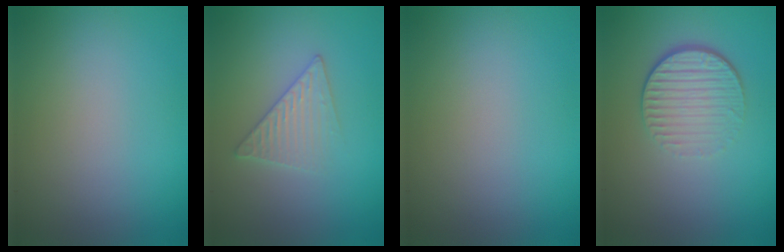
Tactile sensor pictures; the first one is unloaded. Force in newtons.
{"total": 2.6, "press": 2.6, "slide": 0.3}
{"total": 0.0}
{"total": 4.3, "press": 2.9, "slide": 3.2}